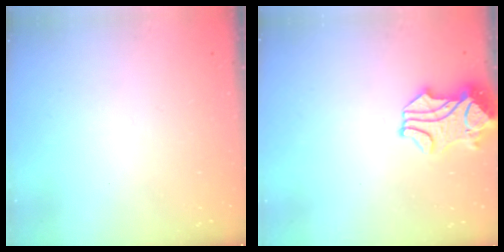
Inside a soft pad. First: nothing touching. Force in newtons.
{"total": 1.1, "press": 0.4, "slide": 1.0}